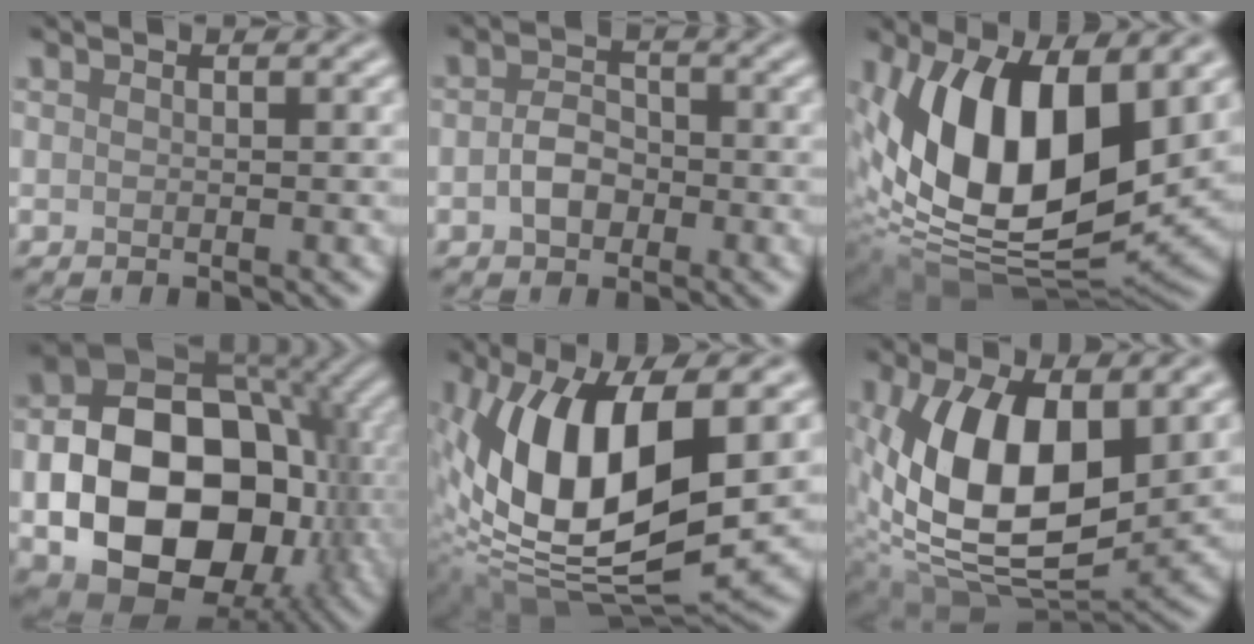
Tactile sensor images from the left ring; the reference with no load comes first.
{"total": 2.7, "force": [-0.8, 1.9, 1.7], "torque": [-0.032, 0.003, -0.020]}
{"total": 15.1, "force": [3.5, 7.8, 12.4], "torque": [-0.229, -0.016, 0.054]}
{"total": 16.3, "force": [-2.9, 11.6, 11.2], "torque": [-0.165, -0.025, -0.044]}
{"total": 14.4, "force": [1.7, 6.8, 12.5], "torque": [-0.237, -0.016, 0.024]}
{"total": 13.2, "force": [2.1, 7.0, 11.0], "torque": [-0.208, -0.008, 0.036]}